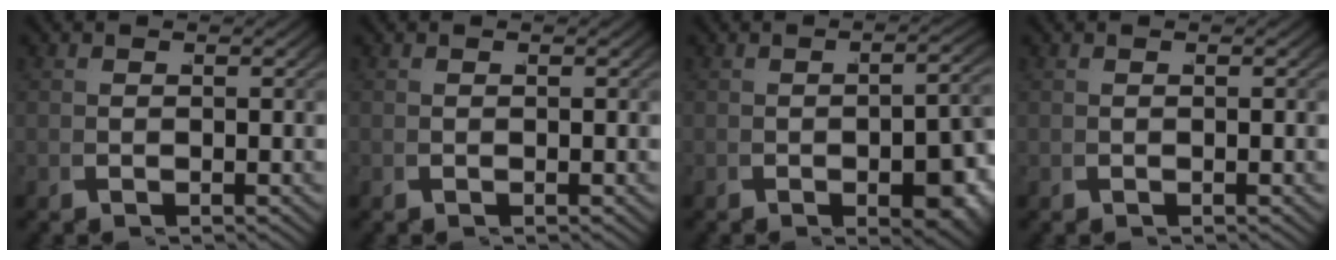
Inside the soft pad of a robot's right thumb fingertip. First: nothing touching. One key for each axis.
{"total": 0.0}
{"total": 5.5, "fx": -1.3, "fy": 2.5, "fz": 4.7, "tx": -0.057, "ty": -0.003, "tz": -0.016}
{"total": 0.0}